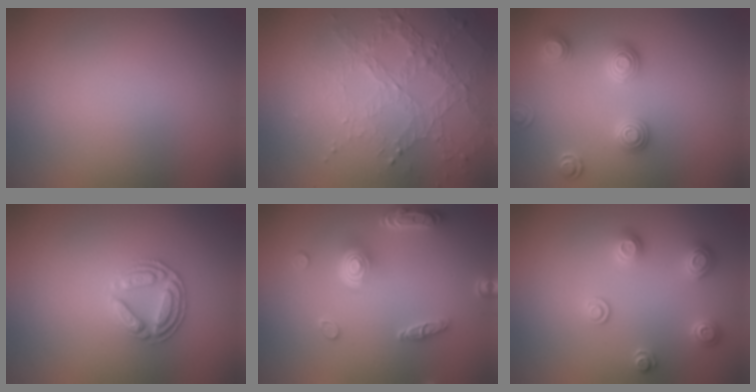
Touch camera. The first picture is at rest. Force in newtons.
{"total": 3.9, "press": 3.0, "slide": 2.5}
{"total": 3.0, "press": 2.9, "slide": 0.6}
{"total": 2.7, "press": 2.6, "slide": 0.9}
{"total": 5.2, "press": 4.0, "slide": 3.2}
{"total": 2.5, "press": 2.5, "slide": 0.3}